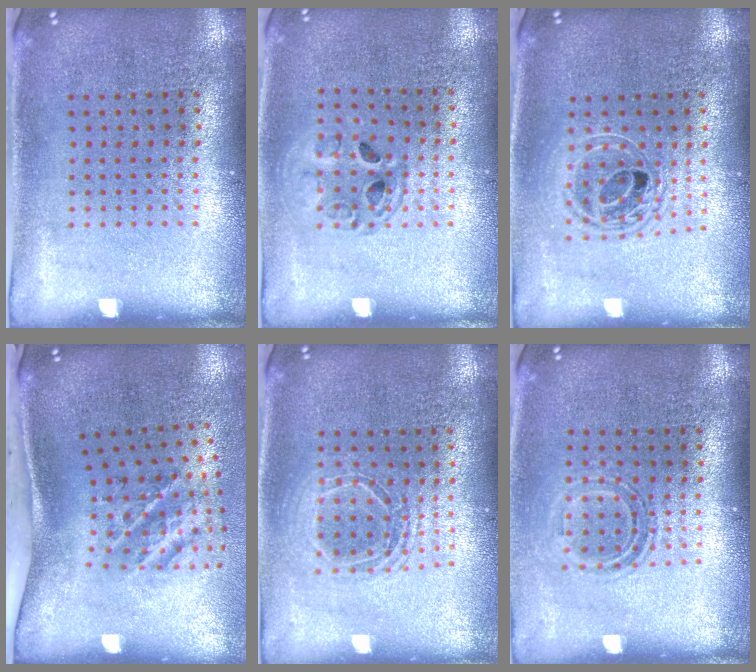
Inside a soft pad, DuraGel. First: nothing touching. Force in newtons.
{"total": 1.3, "press": 1.3, "slide": 0.4}
{"total": 1.7, "press": 1.4, "slide": 1.0}
{"total": 2.2, "press": 1.2, "slide": 1.8}
{"total": 1.6, "press": 1.4, "slide": 0.8}
{"total": 1.3, "press": 1.1, "slide": 0.7}